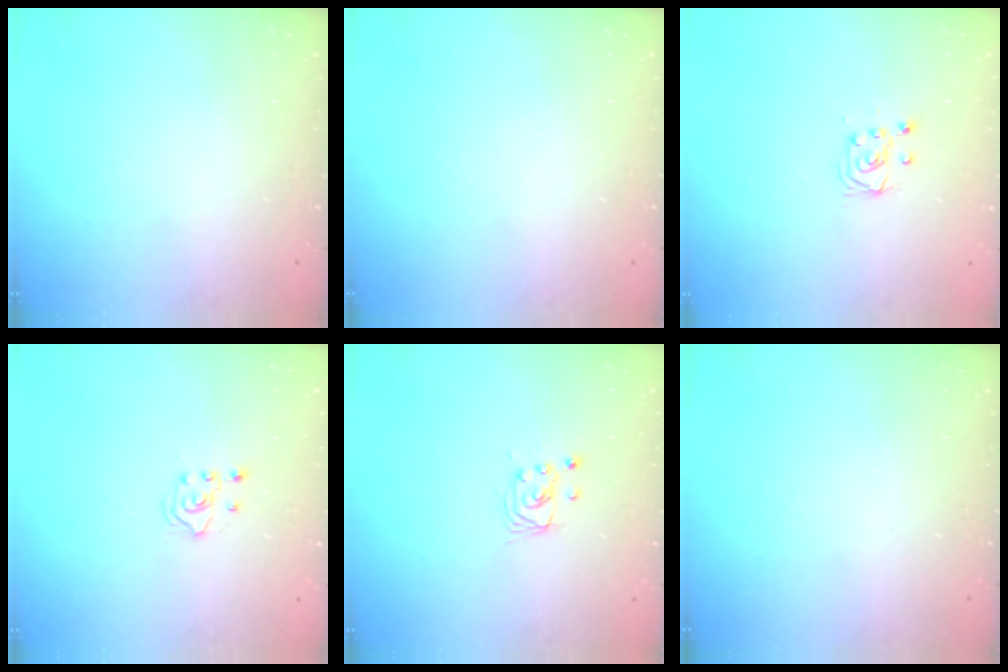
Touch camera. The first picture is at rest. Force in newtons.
{"total": 0.0}
{"total": 5.1, "press": 5.1, "slide": 0.5}
{"total": 1.8, "press": 1.8, "slide": 0.2}
{"total": 2.7, "press": 2.7, "slide": 0.2}
{"total": 0.0}